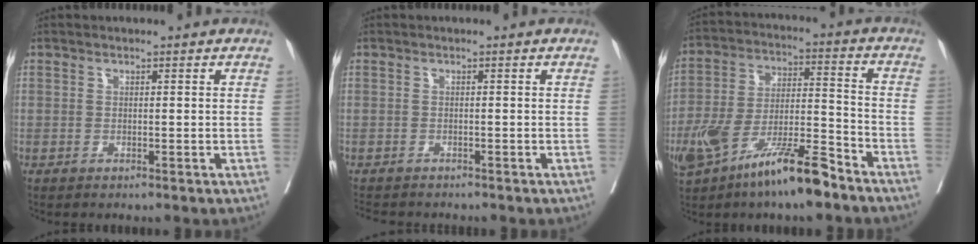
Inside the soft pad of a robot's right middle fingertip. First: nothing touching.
{"total": 5.4, "force": [-4.9, 1.5, 1.7], "torque": [-0.023, -0.005, -0.071]}
{"total": 14.9, "force": [-9.6, 2.6, 11.1], "torque": [-0.218, -0.006, -0.171]}